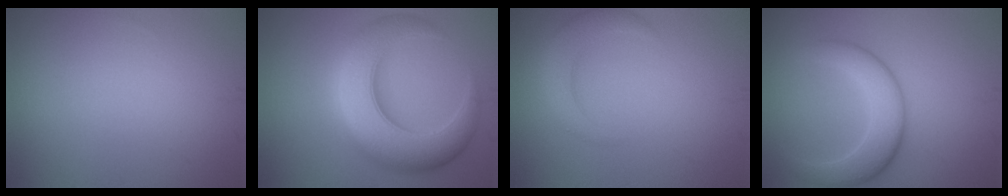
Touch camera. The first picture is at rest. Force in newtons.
{"total": 9.6, "press": 9.6, "slide": 0.2}
{"total": 2.9, "press": 2.9, "slide": 0.2}
{"total": 4.8, "press": 4.8, "slide": 0.3}